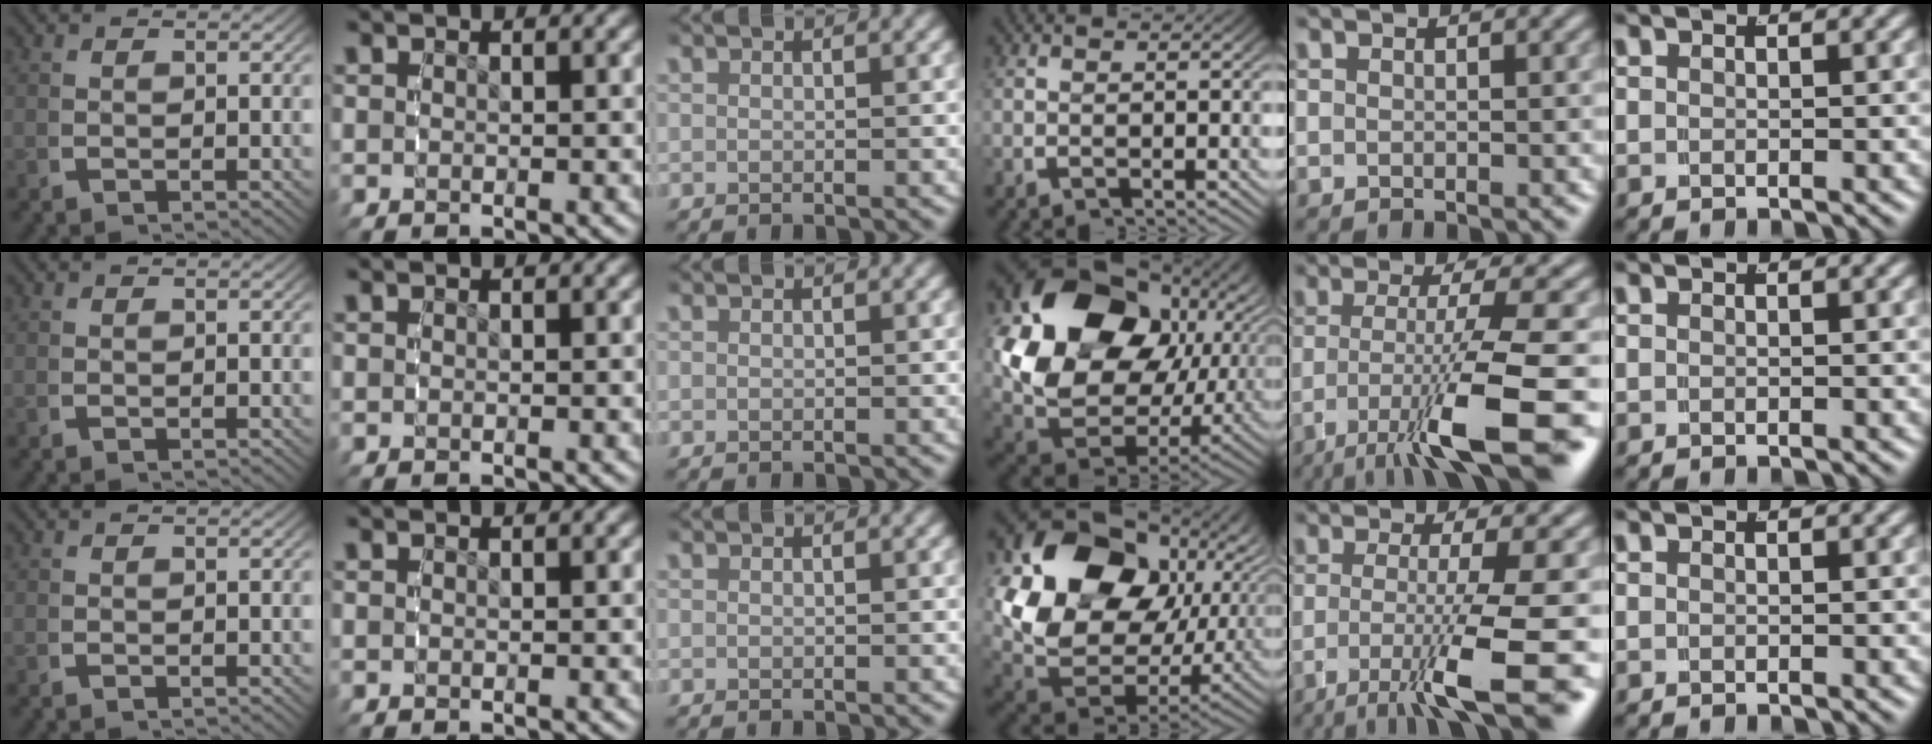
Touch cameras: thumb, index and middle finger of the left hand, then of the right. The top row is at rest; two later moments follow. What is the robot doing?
{"motion": "grasp_and_lifting", "object": "ethernet cable"}